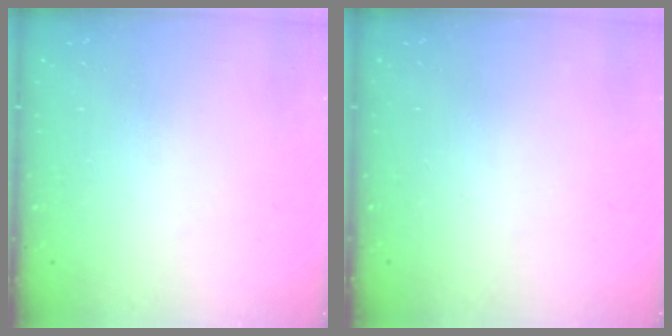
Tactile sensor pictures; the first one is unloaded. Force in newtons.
{"total": 0.0}